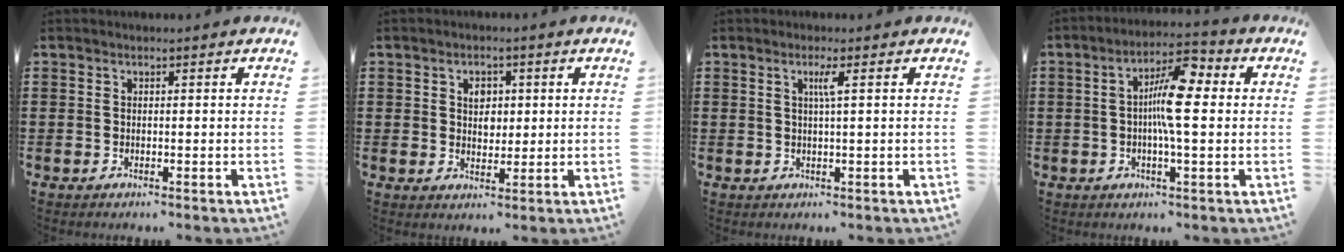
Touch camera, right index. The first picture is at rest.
{"total": 2.9, "force": [0.8, 2.2, 1.9], "torque": [-0.034, 0.007, 0.010]}
{"total": 2.1, "force": [0.5, -0.3, 2.0], "torque": [-0.039, -0.003, 0.005]}
{"total": 8.7, "force": [0.6, 2.2, 8.4], "torque": [-0.153, 0.006, 0.002]}